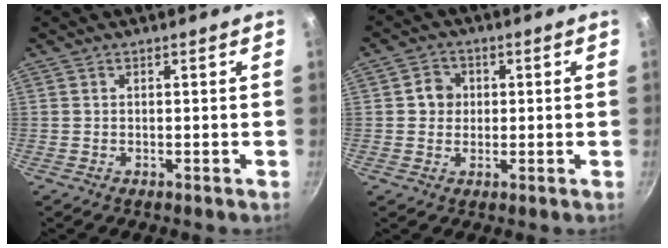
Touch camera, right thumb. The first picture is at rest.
{"total": 4.3, "force": [0.5, 4.0, 1.6], "torque": [0.001, 0.005, 0.001]}